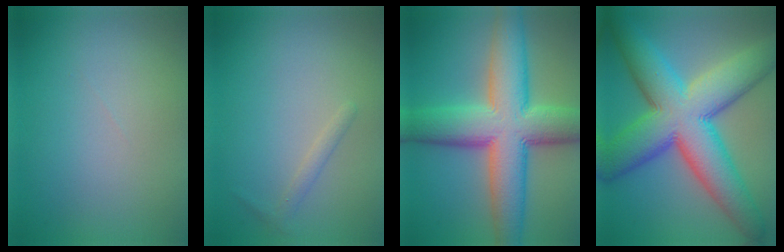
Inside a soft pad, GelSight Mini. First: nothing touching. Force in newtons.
{"total": 1.1, "press": 1.1, "slide": 0.1}
{"total": 12.3, "press": 12.3, "slide": 0.6}
{"total": 13.8, "press": 13.7, "slide": 0.3}